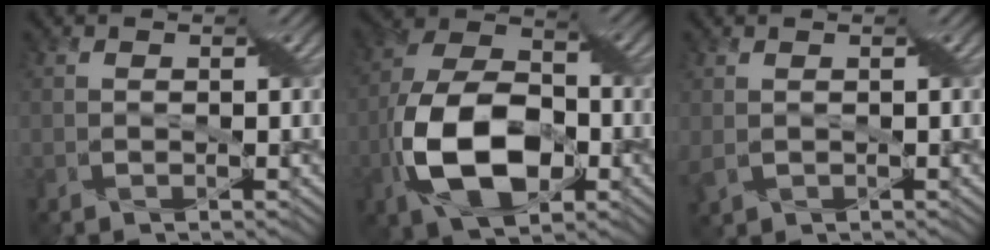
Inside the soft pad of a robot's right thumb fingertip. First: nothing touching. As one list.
[{"total": 13.0, "force": [-4.3, 7.6, 9.7], "torque": [-0.211, -0.011, -0.095]}, {"total": 2.1, "force": [0.3, 1.5, 1.4], "torque": [-0.043, -0.003, 0.008]}]